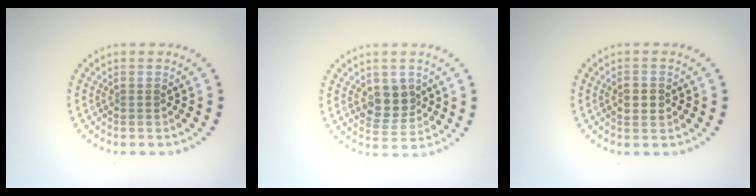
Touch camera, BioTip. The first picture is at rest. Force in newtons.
{"total": 3.2, "press": 3.1, "slide": 0.9}
{"total": 2.2, "press": 2.1, "slide": 0.1}